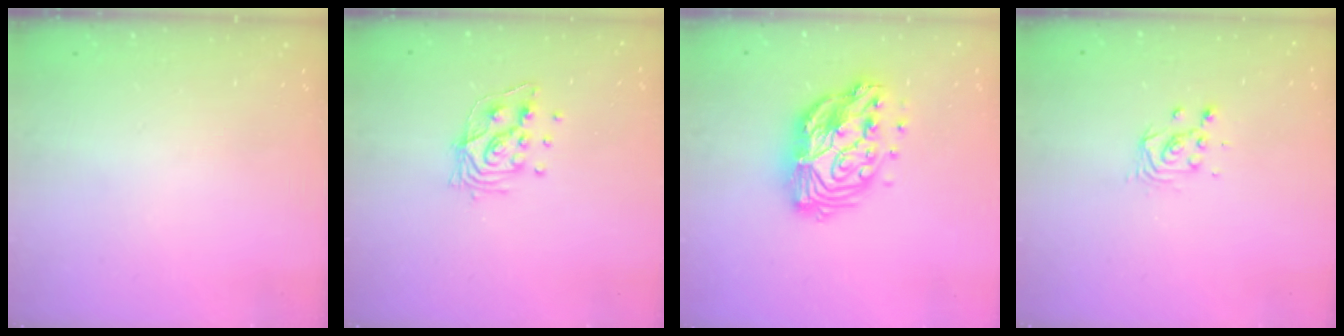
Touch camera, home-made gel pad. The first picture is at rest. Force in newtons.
{"total": 10.3, "press": 10.3, "slide": 0.7}
{"total": 15.1, "press": 15.0, "slide": 1.2}
{"total": 3.7, "press": 3.7, "slide": 0.3}